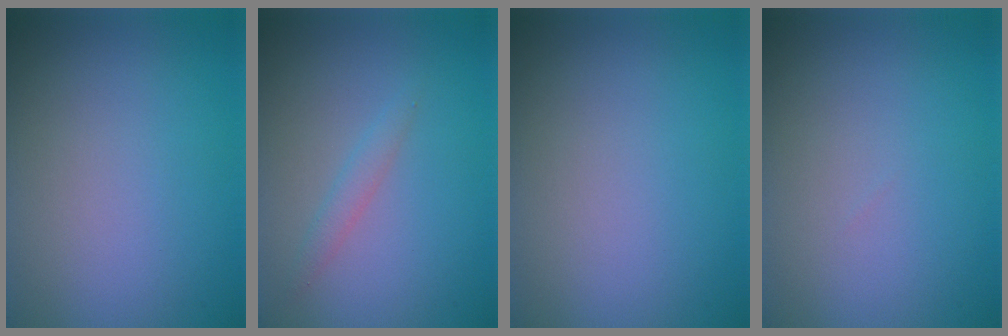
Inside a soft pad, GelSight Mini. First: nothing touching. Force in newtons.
{"total": 1.2, "press": 1.2, "slide": 0.0}
{"total": 0.0}
{"total": 0.0}